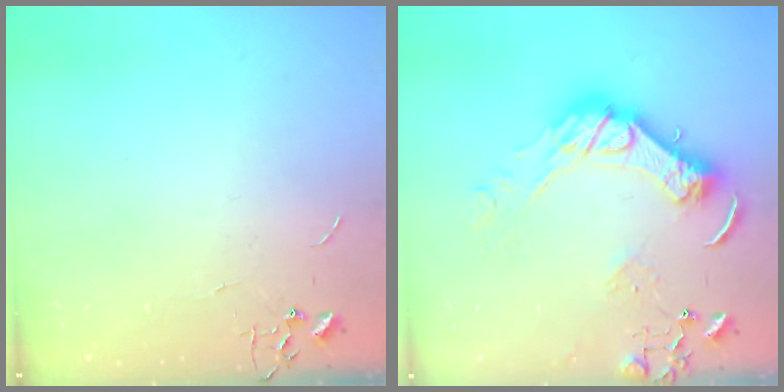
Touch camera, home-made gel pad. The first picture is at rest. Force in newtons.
{"total": 14.9, "press": 14.9, "slide": 0.9}